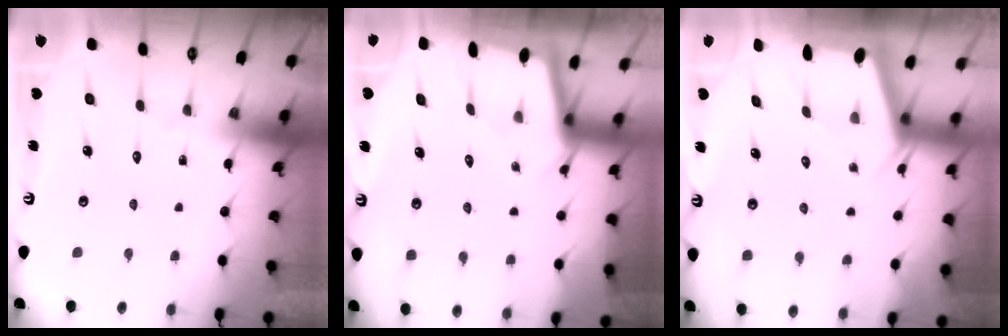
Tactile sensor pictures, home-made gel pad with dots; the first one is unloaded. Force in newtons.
{"total": 1.7, "press": 1.7, "slide": 0.0}
{"total": 1.9, "press": 1.9, "slide": 0.3}